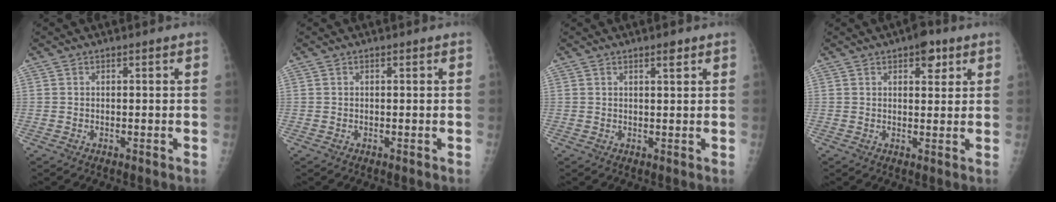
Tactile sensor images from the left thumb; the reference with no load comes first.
{"total": 0.0}
{"total": 1.7, "force": [1.2, 0.4, 1.2], "torque": [-0.016, -0.006, 0.018]}
{"total": 4.8, "force": [2.7, 2.4, 3.1], "torque": [-0.021, -0.009, 0.031]}